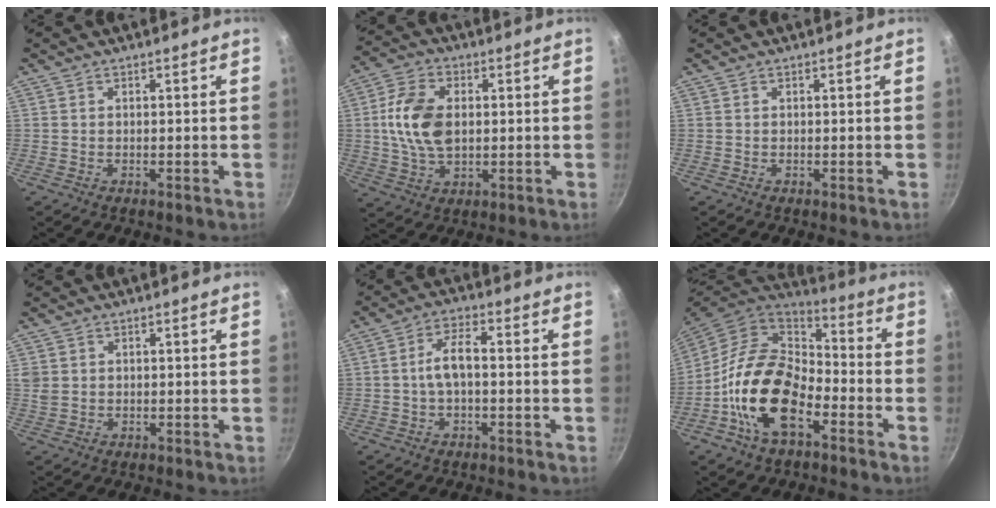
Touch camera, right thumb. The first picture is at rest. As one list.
[{"total": 11.6, "force": [0.9, 7.4, 8.8], "torque": [-0.158, 0.008, 0.013]}, {"total": 0.0}, {"total": 2.9, "force": [0.7, 2.4, 1.4], "torque": [-0.024, -0.001, 0.018]}, {"total": 5.6, "force": [-0.7, 2.4, 5.0], "torque": [-0.095, 0.029, -0.017]}, {"total": 18.2, "force": [-6.7, 10.6, 13.1], "torque": [-0.218, 0.046, -0.139]}]